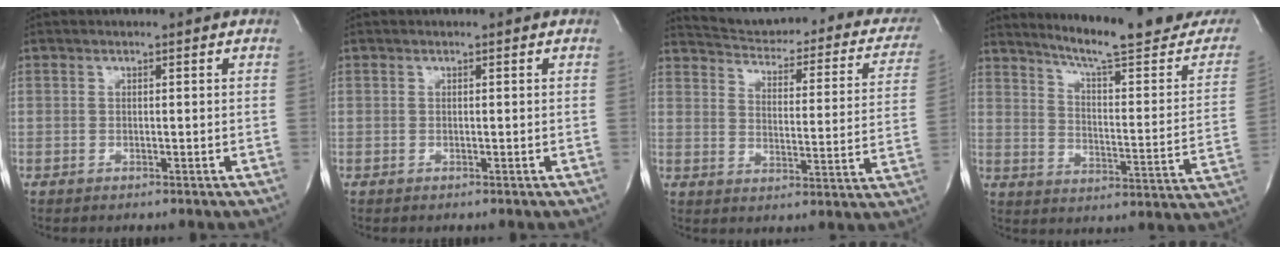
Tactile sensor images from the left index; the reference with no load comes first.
{"total": 0.0}
{"total": 23.5, "force": [20.7, 6.4, 9.3], "torque": [-0.123, -0.044, 0.236]}
{"total": 21.4, "force": [19.3, 0.9, 9.2], "torque": [-0.130, -0.087, 0.247]}